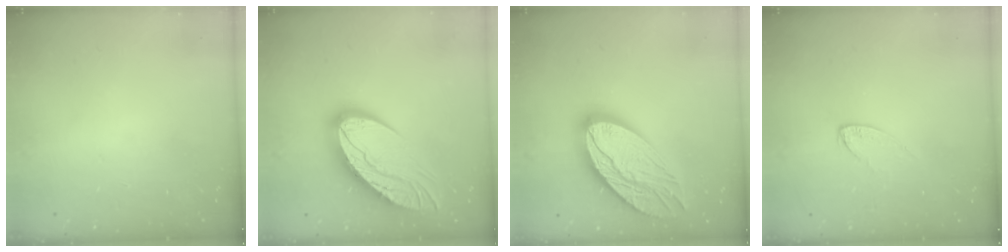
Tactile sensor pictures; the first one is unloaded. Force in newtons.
{"total": 16.2, "press": 16.2, "slide": 1.4}
{"total": 20.4, "press": 20.3, "slide": 1.7}
{"total": 6.6, "press": 6.5, "slide": 0.4}